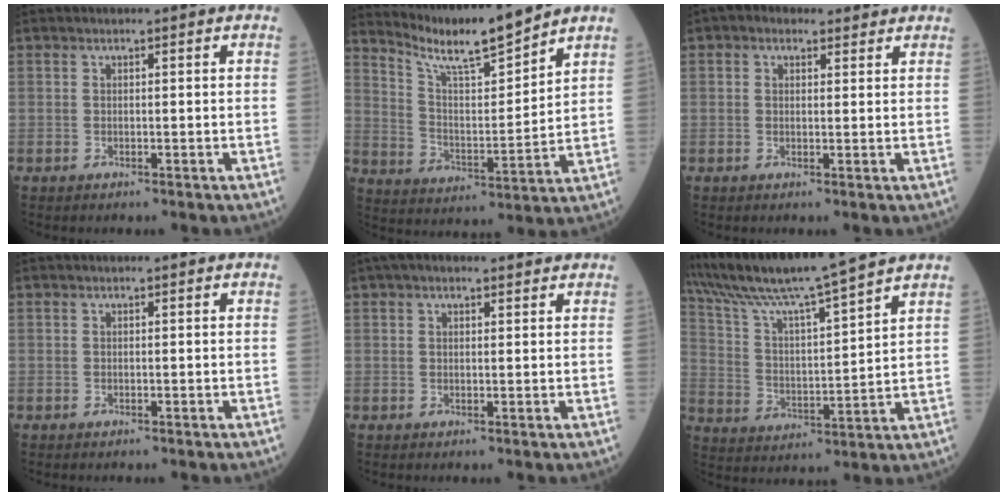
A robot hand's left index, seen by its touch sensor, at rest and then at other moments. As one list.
[{"total": 10.9, "force": [10.3, -0.6, 3.7], "torque": [-0.075, -0.007, 0.191]}, {"total": 3.7, "force": [2.6, 2.2, 1.5], "torque": [-0.027, 0.029, 0.040]}, {"total": 0.0}, {"total": 4.6, "force": [3.5, 1.6, 2.5], "torque": [-0.039, 0.037, 0.055]}, {"total": 15.8, "force": [14.0, -1.4, 7.1], "torque": [-0.139, 0.011, 0.244]}]